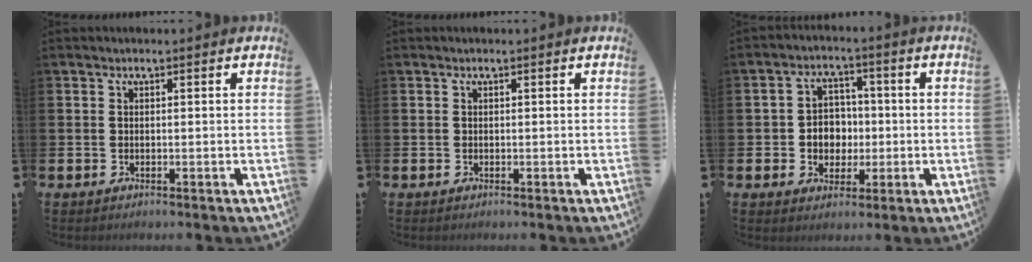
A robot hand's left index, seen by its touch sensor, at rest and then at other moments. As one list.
[{"total": 0.0}, {"total": 4.6, "force": [-0.2, 4.3, 1.6], "torque": [-0.032, 0.005, -0.012]}]